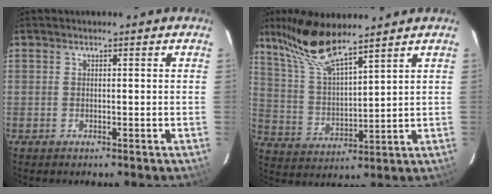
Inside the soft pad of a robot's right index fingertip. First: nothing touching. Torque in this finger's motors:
{"motor_torque": [0.90, 0.87, 0.18, 0.14]}